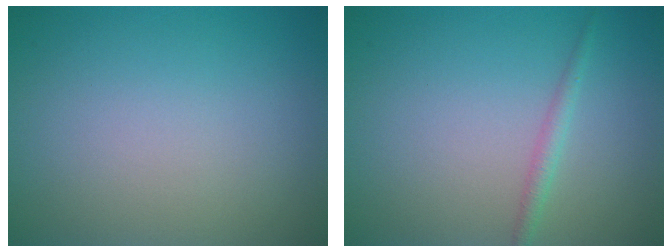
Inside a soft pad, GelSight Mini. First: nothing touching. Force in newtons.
{"total": 1.3, "press": 1.3, "slide": 0.1}